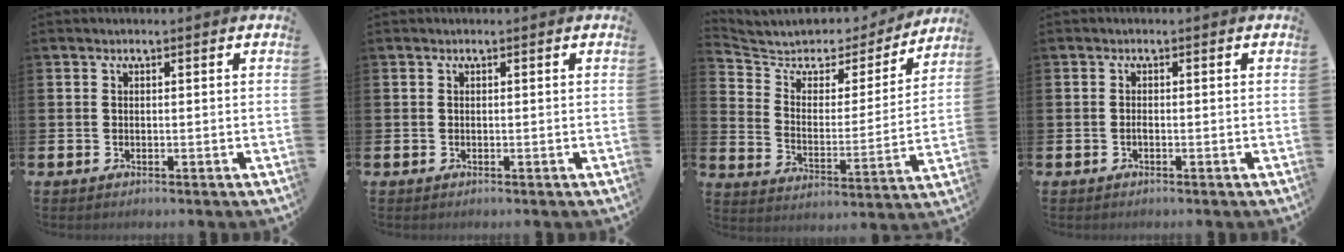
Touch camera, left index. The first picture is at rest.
{"total": 0.0}
{"total": 5.6, "force": [4.8, 2.8, 0.8], "torque": [-0.057, -0.038, 0.078]}
{"total": 0.5, "force": [-0.3, 0.1, 0.4], "torque": [-0.002, -0.006, -0.006]}